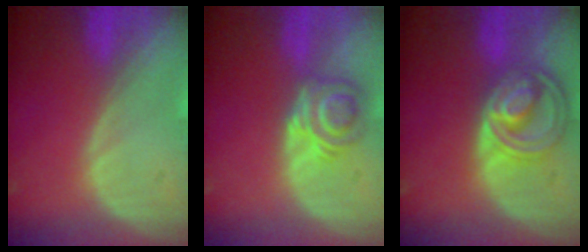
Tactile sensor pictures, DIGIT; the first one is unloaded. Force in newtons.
{"total": 5.8, "press": 4.9, "slide": 3.0}
{"total": 8.5, "press": 7.3, "slide": 4.3}